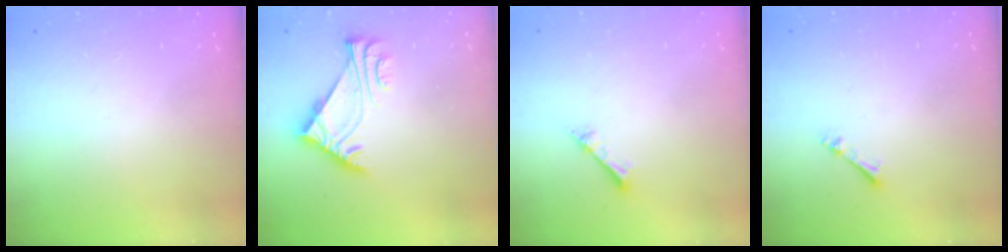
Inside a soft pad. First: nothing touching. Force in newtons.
{"total": 6.2, "press": 6.1, "slide": 1.0}
{"total": 1.7, "press": 1.7, "slide": 0.2}
{"total": 1.7, "press": 1.7, "slide": 0.3}